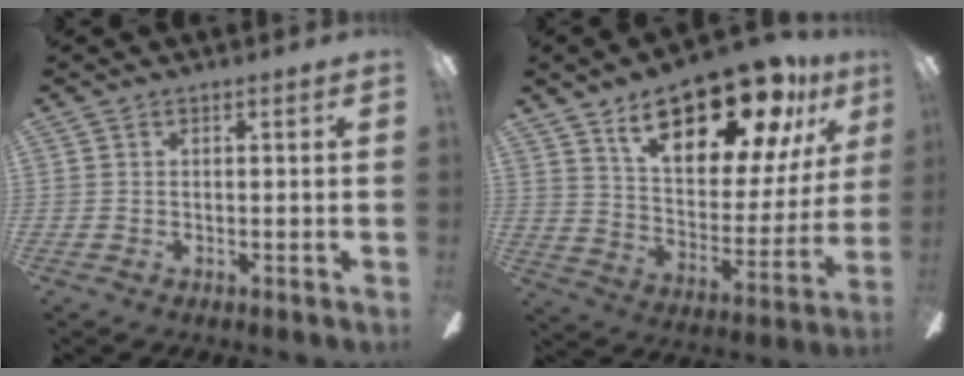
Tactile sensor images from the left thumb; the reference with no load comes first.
{"total": 22.8, "force": [15.0, 9.7, 14.1], "torque": [-0.209, -0.085, 0.252]}